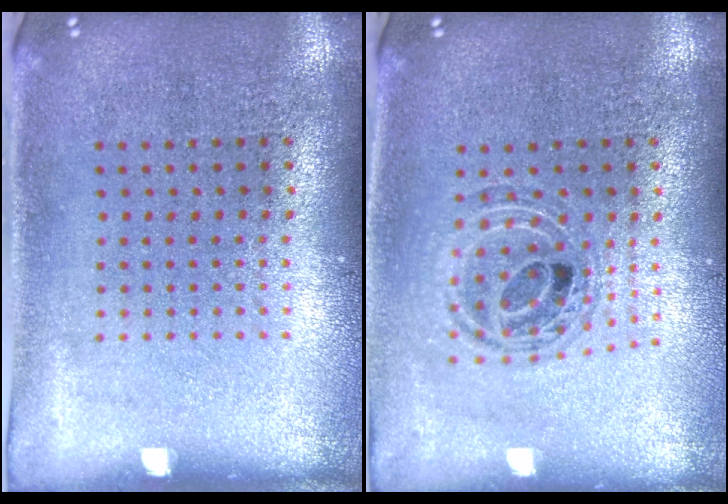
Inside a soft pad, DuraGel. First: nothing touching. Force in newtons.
{"total": 0.9, "press": 0.9, "slide": 0.2}